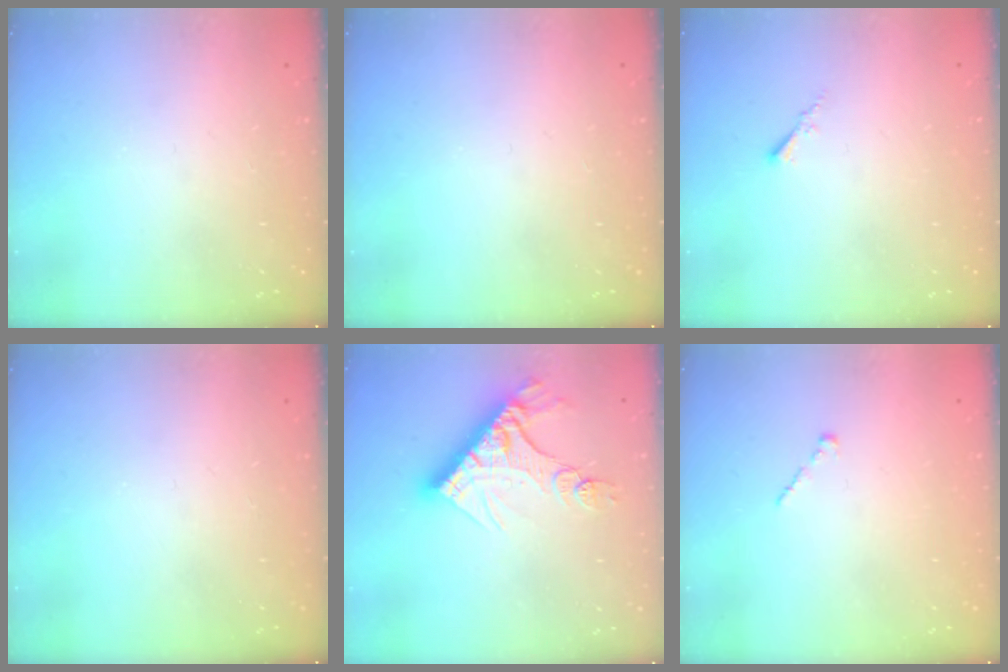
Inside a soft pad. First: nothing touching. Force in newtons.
{"total": 0.0}
{"total": 0.0}
{"total": 0.0}
{"total": 14.4, "press": 14.4, "slide": 1.1}
{"total": 1.0, "press": 0.8, "slide": 0.5}